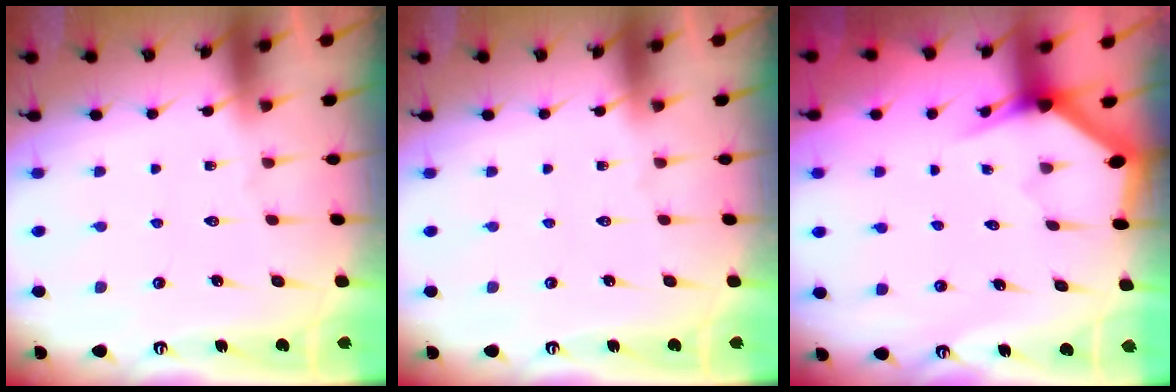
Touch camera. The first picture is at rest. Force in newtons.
{"total": 0.0}
{"total": 3.1, "press": 3.1, "slide": 0.2}